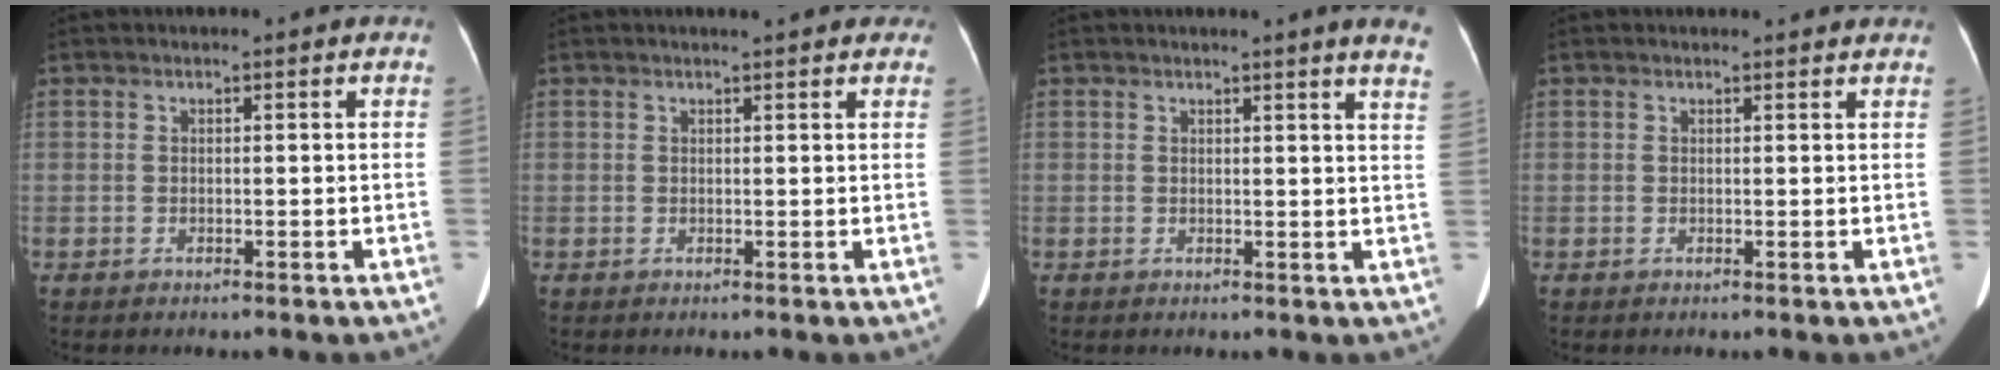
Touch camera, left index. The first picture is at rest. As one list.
[{"total": 5.8, "force": [4.9, 1.4, 2.7], "torque": [-0.032, 0.015, 0.050]}, {"total": 6.5, "force": [5.6, -0.8, 3.2], "torque": [-0.030, -0.025, 0.038]}, {"total": 2.8, "force": [2.7, 0.4, 0.4], "torque": [-0.010, 0.007, 0.024]}]